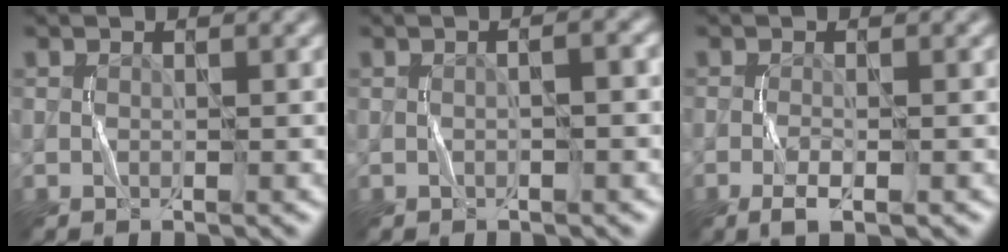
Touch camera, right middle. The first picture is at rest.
{"total": 2.3, "force": [0.4, 1.0, 2.1], "torque": [-0.012, 0.007, -0.009]}
{"total": 2.3, "force": [-1.2, 0.5, 1.9], "torque": [-0.038, -0.001, -0.025]}